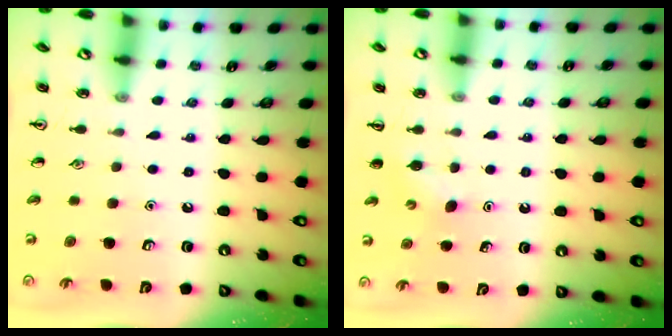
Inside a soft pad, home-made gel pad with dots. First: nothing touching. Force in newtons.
{"total": 2.7, "press": 2.6, "slide": 0.7}